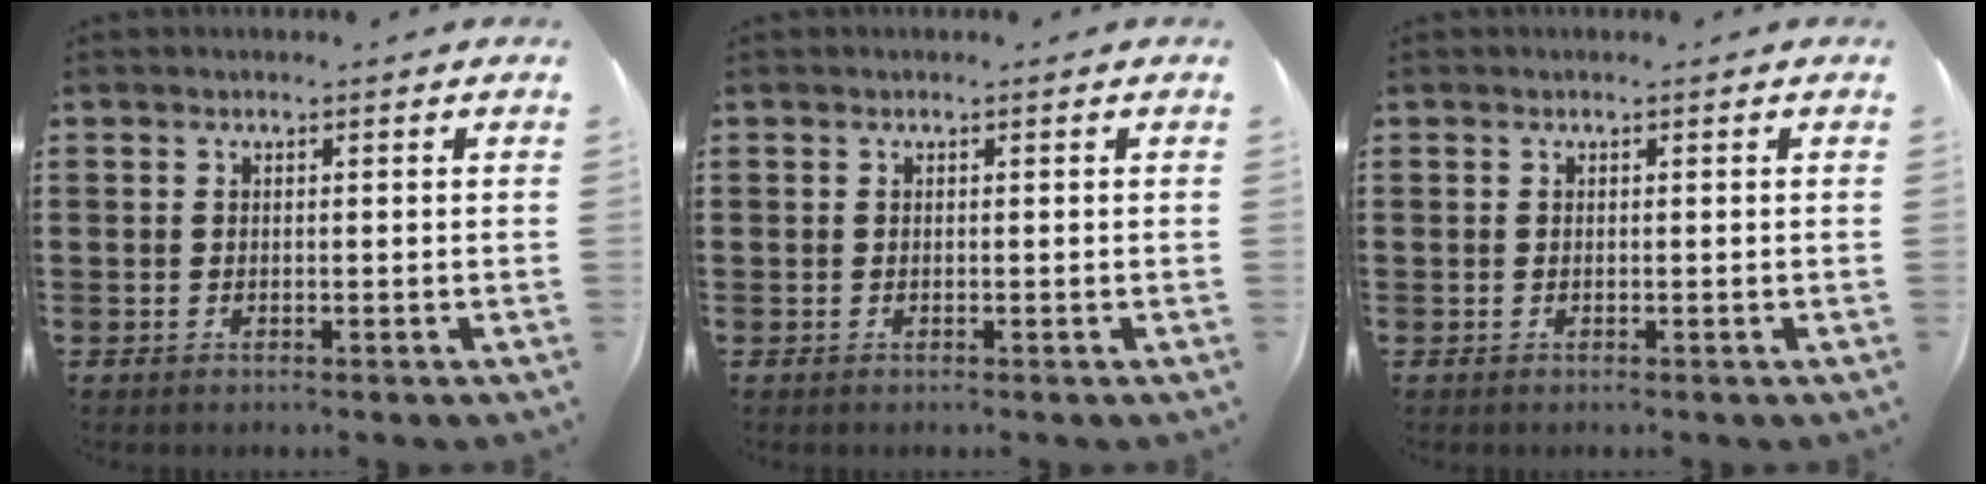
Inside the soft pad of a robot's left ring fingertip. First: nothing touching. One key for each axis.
{"total": 0.0}
{"total": 0.0}